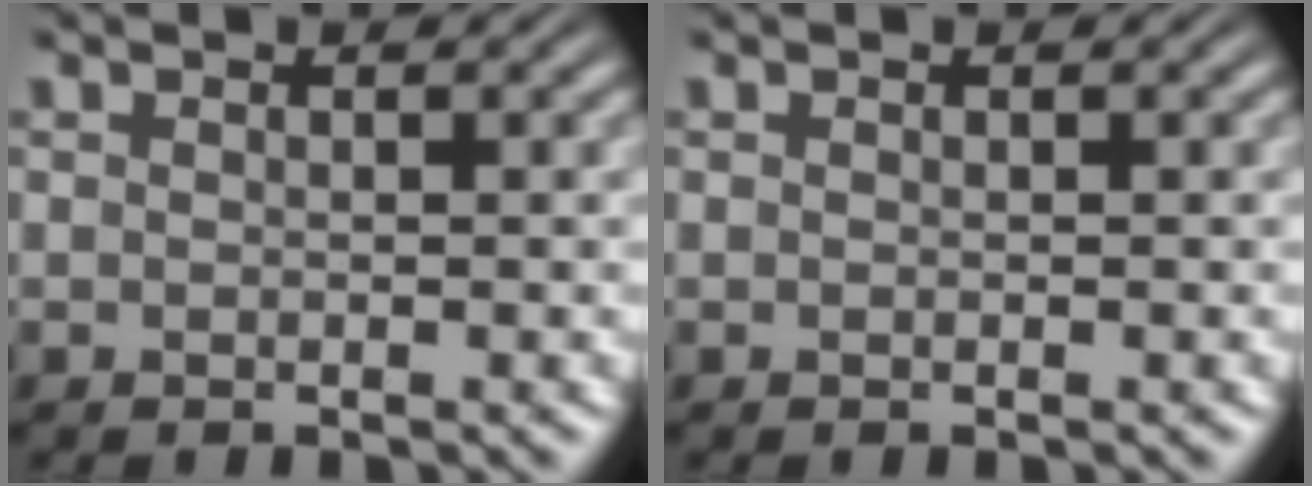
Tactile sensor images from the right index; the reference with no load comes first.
{"total": 0.0}